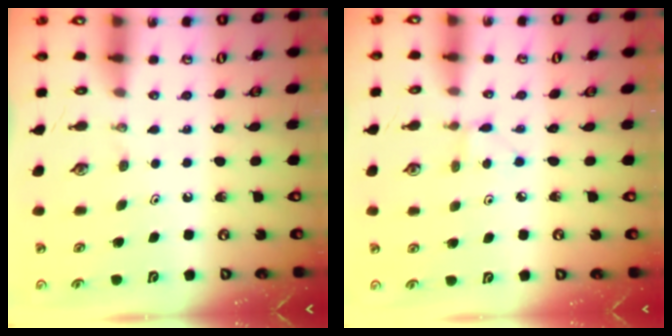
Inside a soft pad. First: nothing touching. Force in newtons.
{"total": 2.4, "press": 2.4, "slide": 0.3}